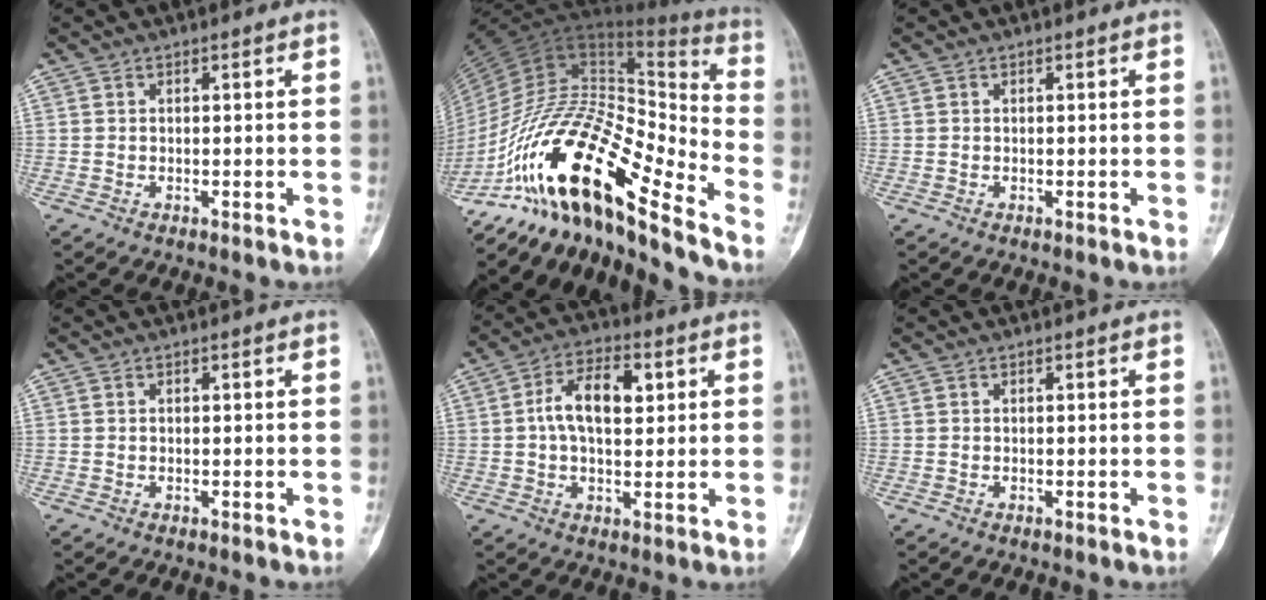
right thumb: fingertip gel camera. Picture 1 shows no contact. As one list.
[{"total": 27.4, "force": [-17.9, 7.8, 19.2], "torque": [-0.363, 0.079, -0.318]}, {"total": 0.0}, {"total": 0.0}, {"total": 10.0, "force": [2.0, 5.5, 8.2], "torque": [-0.128, 0.013, 0.028]}, {"total": 0.0}]